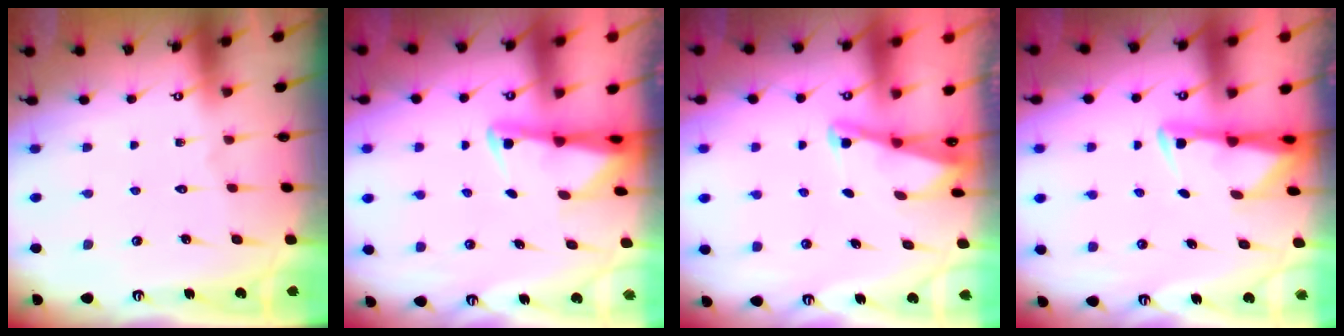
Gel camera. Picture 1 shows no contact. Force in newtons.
{"total": 2.3, "press": 2.3, "slide": 0.5}
{"total": 2.0, "press": 2.0, "slide": 0.3}
{"total": 3.0, "press": 2.9, "slide": 0.6}